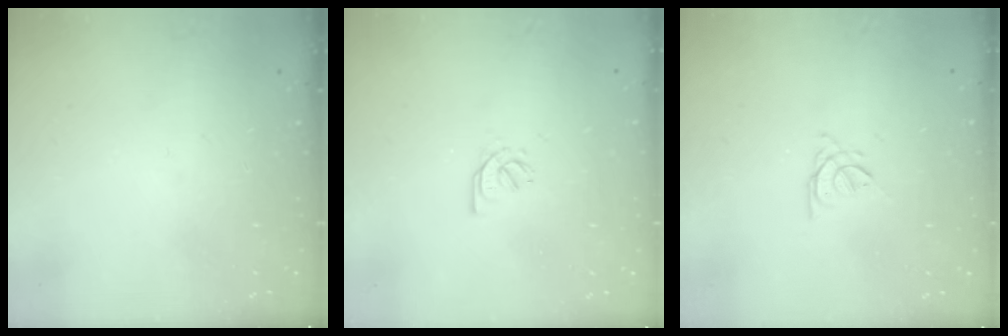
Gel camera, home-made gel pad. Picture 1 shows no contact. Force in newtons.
{"total": 1.7, "press": 1.6, "slide": 0.5}
{"total": 1.9, "press": 1.8, "slide": 0.5}